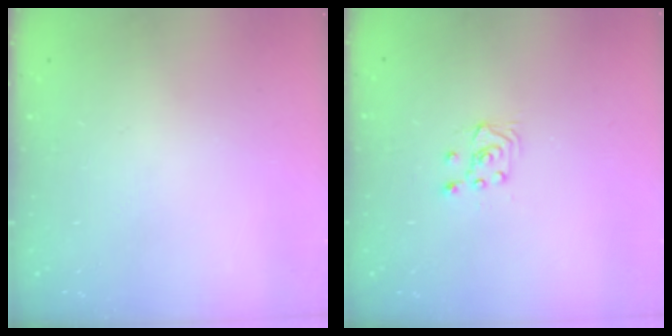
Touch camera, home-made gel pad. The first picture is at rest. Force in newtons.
{"total": 4.5, "press": 4.4, "slide": 0.8}